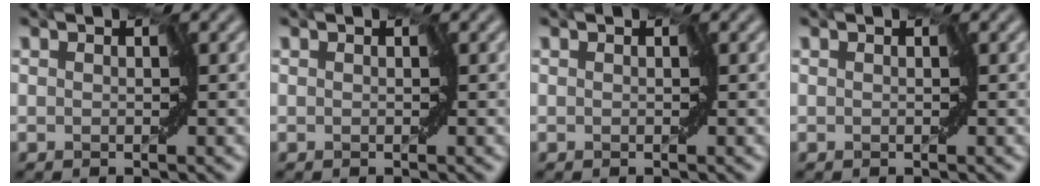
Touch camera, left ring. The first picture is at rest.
{"total": 0.0}
{"total": 0.0}
{"total": 0.0}